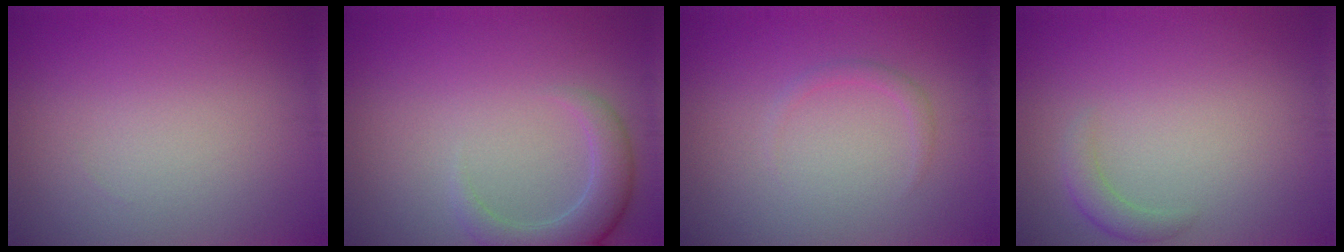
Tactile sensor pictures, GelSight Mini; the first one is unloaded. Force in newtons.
{"total": 3.6, "press": 3.5, "slide": 0.5}
{"total": 0.9, "press": 0.9, "slide": 0.1}
{"total": 1.5, "press": 1.5, "slide": 0.1}